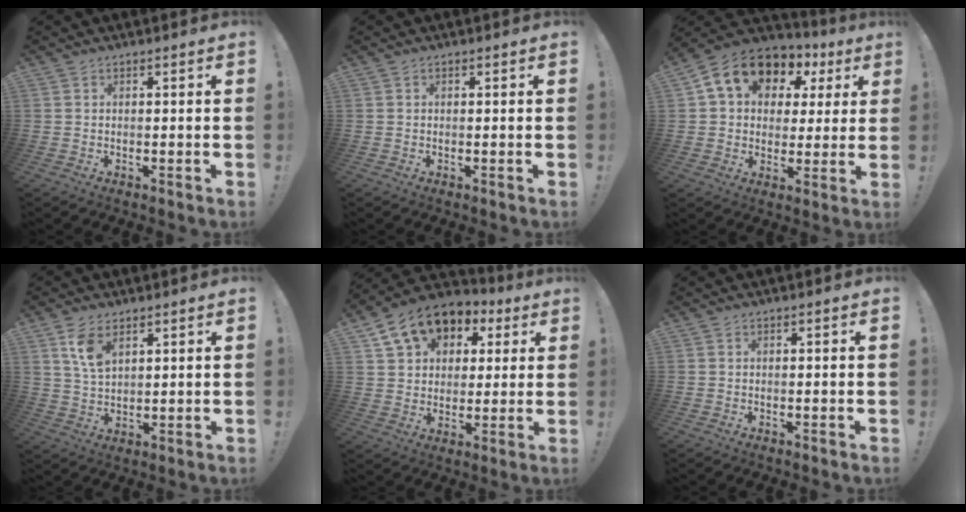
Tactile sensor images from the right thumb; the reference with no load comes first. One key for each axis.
{"total": 0.0}
{"total": 14.5, "fx": 6.5, "fy": 10.3, "fz": 7.8, "tx": -0.121, "ty": -0.028, "tz": 0.117}
{"total": 7.3, "fx": 4.0, "fy": 3.7, "fz": 4.9, "tx": -0.081, "ty": -0.016, "tz": 0.074}
{"total": 13.3, "fx": 7.0, "fy": 9.6, "fz": 5.9, "tx": -0.087, "ty": -0.035, "tz": 0.132}
{"total": 0.0}